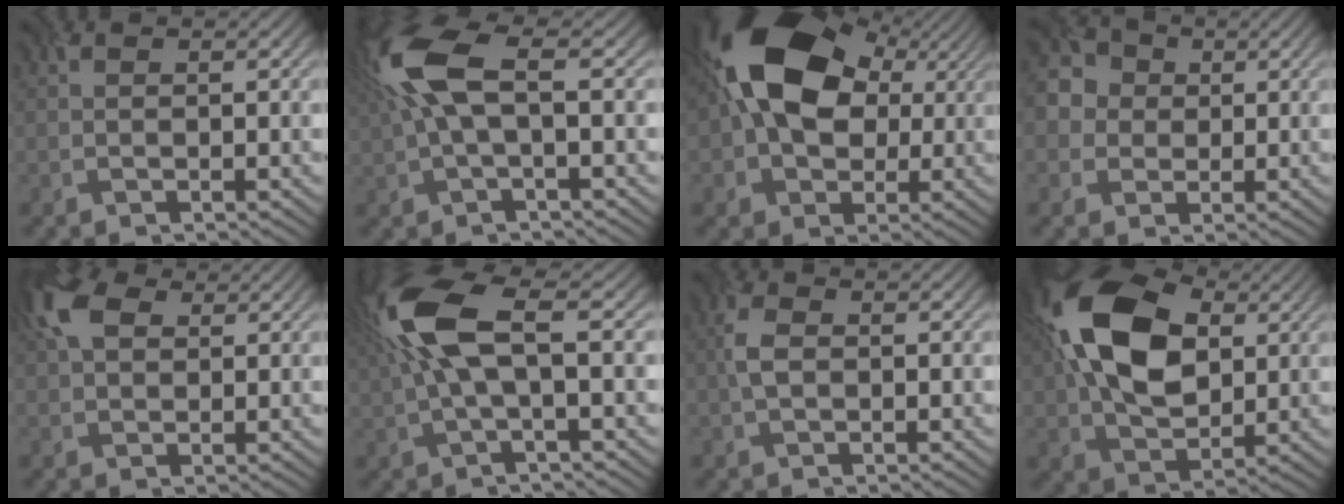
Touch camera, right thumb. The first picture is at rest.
{"total": 8.7, "force": [1.9, 3.2, 7.8], "torque": [-0.181, 0.011, 0.029]}
{"total": 15.7, "force": [3.2, 10.9, 10.8], "torque": [-0.177, 0.012, 0.054]}
{"total": 5.1, "force": [0.4, 4.9, 1.4], "torque": [-0.044, 0.011, -0.008]}
{"total": 5.9, "force": [2.3, 3.6, 4.0], "torque": [-0.103, 0.017, 0.038]}
{"total": 9.7, "force": [2.0, 3.3, 8.9], "torque": [-0.204, 0.008, 0.036]}
{"total": 2.8, "force": [0.0, 1.8, 2.2], "torque": [-0.055, 0.005, -0.004]}
{"total": 15.4, "force": [3.6, 9.8, 11.4], "torque": [-0.242, 0.017, 0.061]}